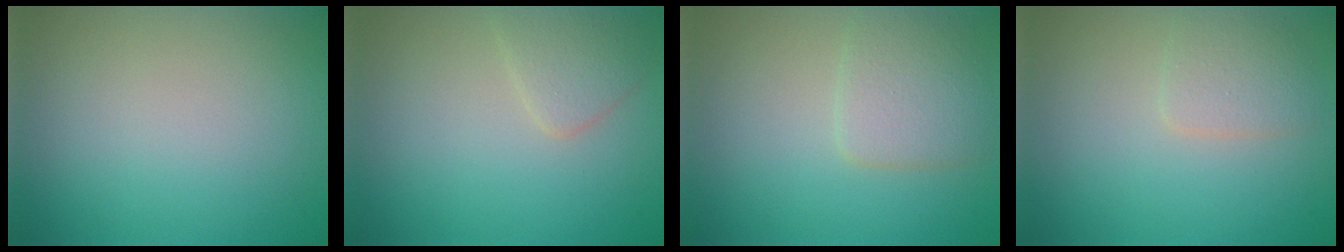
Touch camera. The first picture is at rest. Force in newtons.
{"total": 2.0, "press": 2.0, "slide": 0.0}
{"total": 3.1, "press": 3.1, "slide": 0.1}
{"total": 2.0, "press": 2.0, "slide": 0.1}